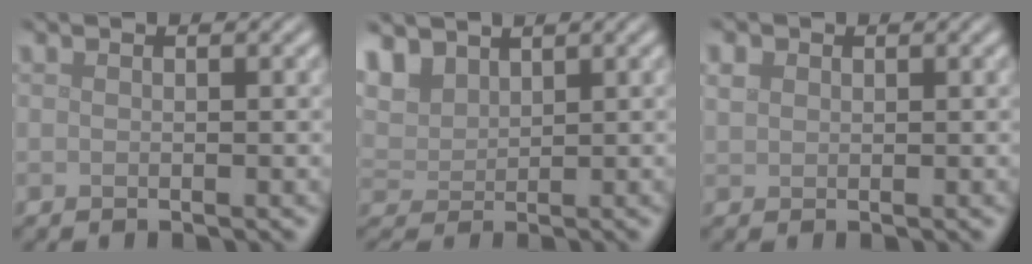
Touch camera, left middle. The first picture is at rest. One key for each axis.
{"total": 3.3, "fx": 2.6, "fy": 1.6, "fz": 1.2, "tx": -0.035, "ty": 0.006, "tz": 0.047}
{"total": 1.3, "fx": 0.6, "fy": 1.1, "fz": 0.5, "tx": -0.010, "ty": 0.003, "tz": 0.009}